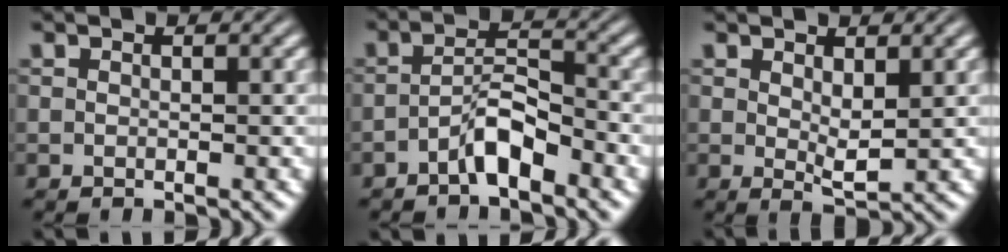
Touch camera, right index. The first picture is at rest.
{"total": 3.2, "force": [-2.4, 0.3, 2.0], "torque": [-0.015, -0.004, -0.039]}
{"total": 1.7, "force": [0.9, -0.6, 1.4], "torque": [-0.014, -0.017, 0.025]}